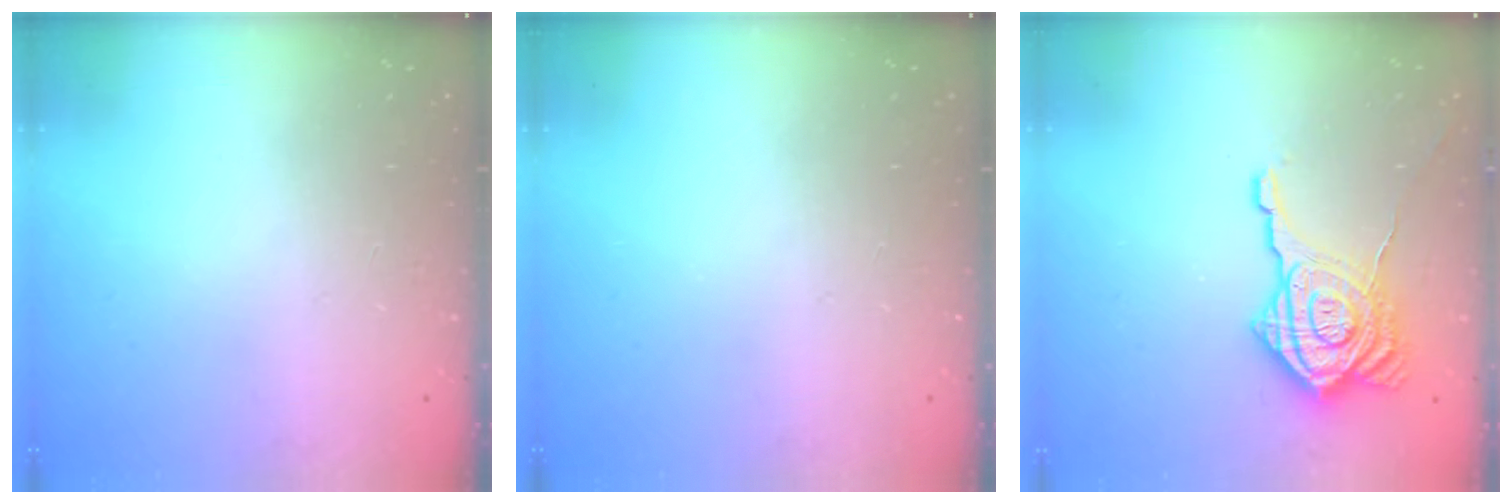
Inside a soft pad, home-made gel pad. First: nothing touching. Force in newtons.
{"total": 0.0}
{"total": 19.3, "press": 19.2, "slide": 1.4}